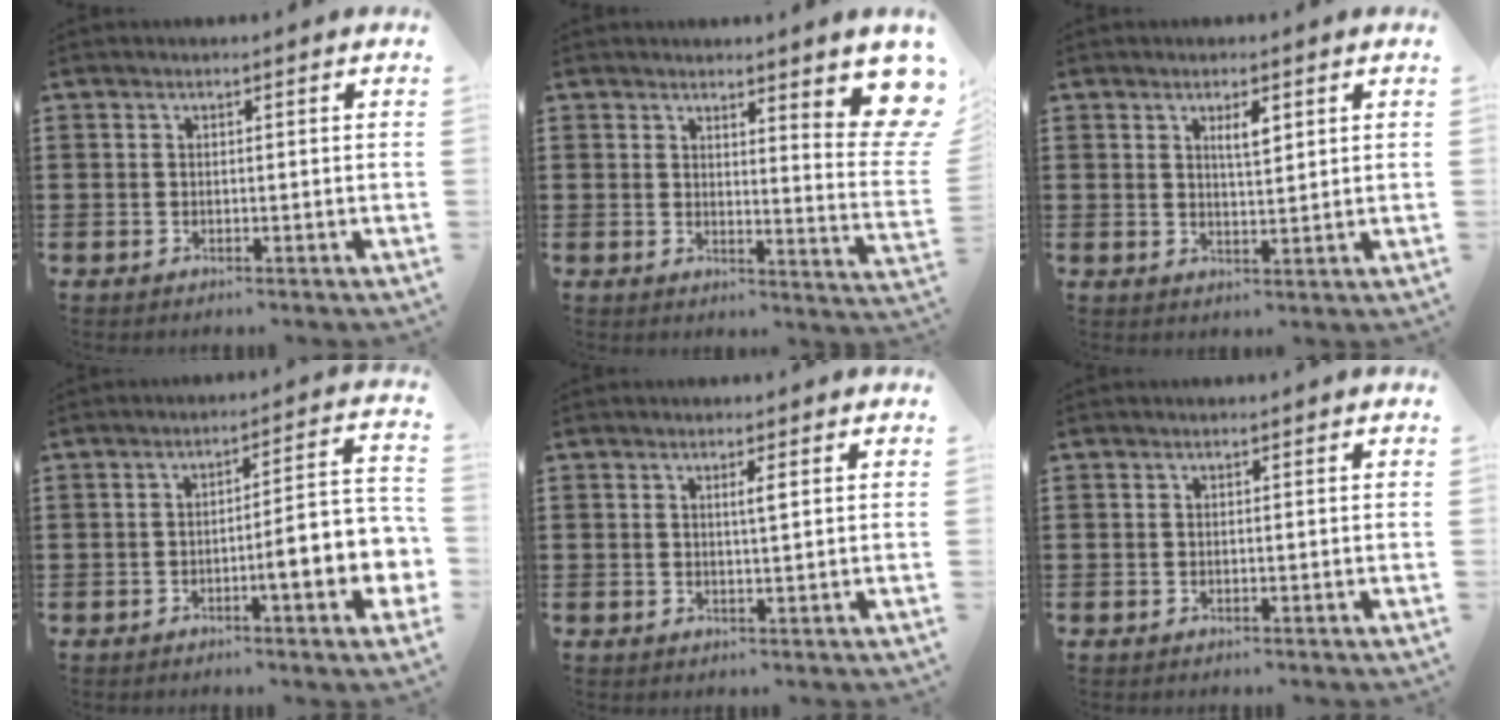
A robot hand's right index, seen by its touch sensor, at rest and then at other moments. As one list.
[{"total": 5.8, "force": [4.4, 0.6, 3.7], "torque": [-0.057, -0.026, 0.072]}, {"total": 2.7, "force": [1.3, 0.7, 2.3], "torque": [-0.040, 0.000, 0.019]}, {"total": 7.9, "force": [-2.5, 1.1, 7.4], "torque": [-0.106, -0.021, -0.046]}, {"total": 1.6, "force": [0.5, 0.0, 1.6], "torque": [-0.029, 0.002, 0.006]}, {"total": 0.0}]